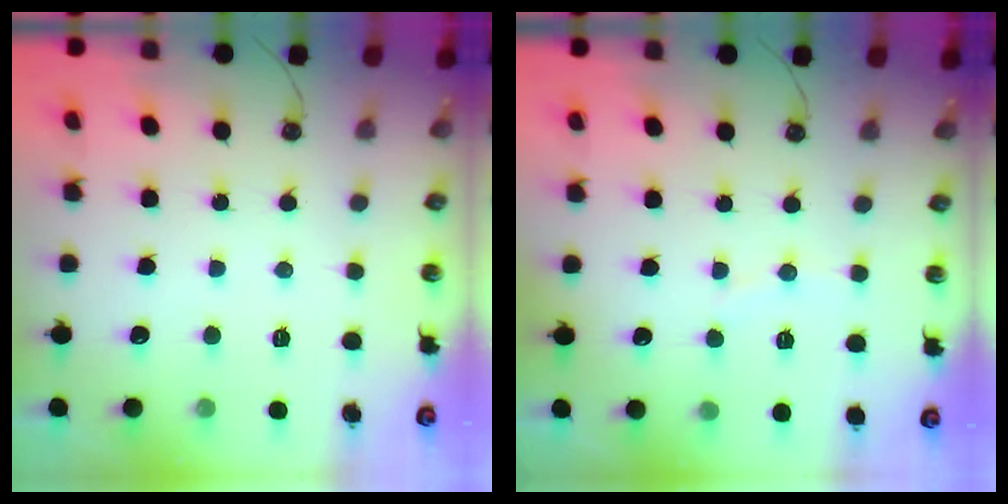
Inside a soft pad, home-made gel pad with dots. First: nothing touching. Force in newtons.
{"total": 2.9, "press": 2.9, "slide": 0.3}